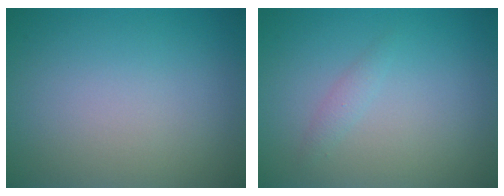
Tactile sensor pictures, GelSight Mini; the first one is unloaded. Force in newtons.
{"total": 0.9, "press": 0.9, "slide": 0.1}